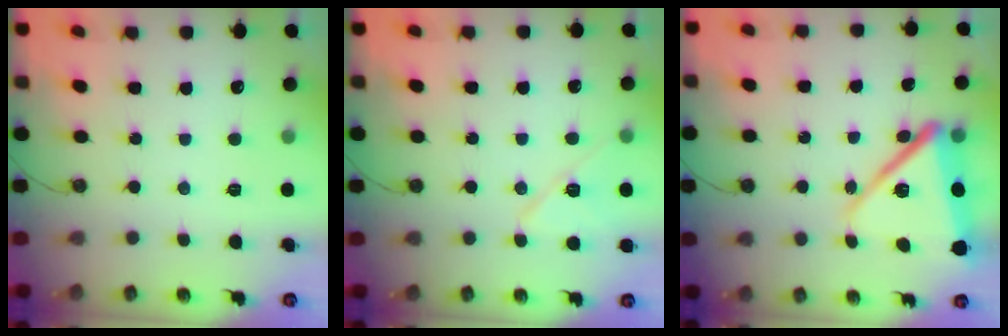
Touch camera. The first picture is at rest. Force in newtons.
{"total": 8.9, "press": 8.7, "slide": 1.8}
{"total": 17.6, "press": 17.3, "slide": 3.5}